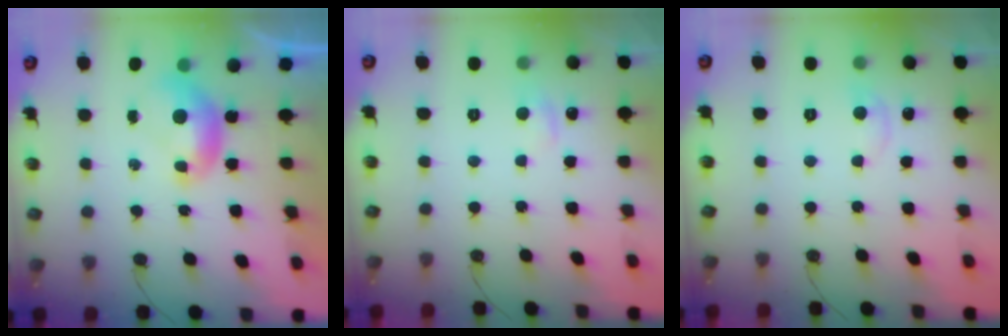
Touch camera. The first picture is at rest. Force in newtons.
{"total": 0.8, "press": 0.2, "slide": 0.8}
{"total": 0.8, "press": 0.2, "slide": 0.8}